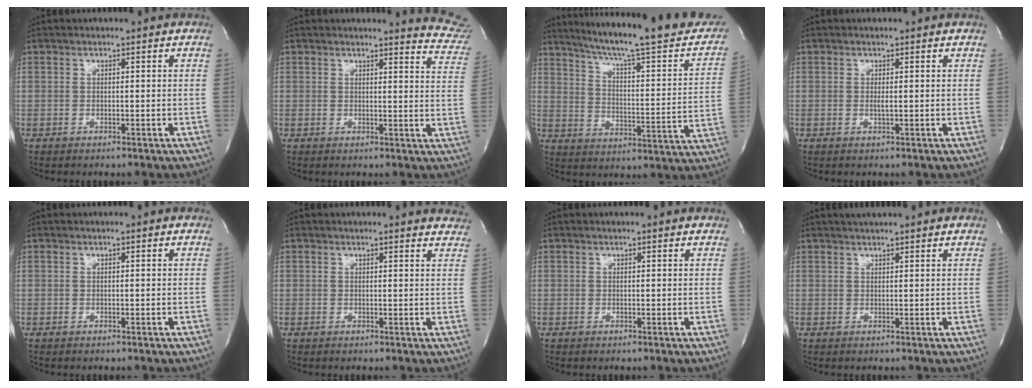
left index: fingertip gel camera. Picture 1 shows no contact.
{"total": 8.7, "force": [8.7, 0.2, 0.1], "torque": [0.017, -0.084, 0.060]}
{"total": 25.5, "force": [21.6, 2.6, 13.3], "torque": [-0.200, -0.035, 0.282]}
{"total": 0.9, "force": [0.1, 0.0, 0.9], "torque": [-0.023, -0.003, 0.001]}
{"total": 0.0}
{"total": 6.4, "force": [6.3, 0.8, 0.5], "torque": [0.011, -0.021, 0.036]}
{"total": 1.1, "force": [1.0, 0.1, 0.1], "torque": [-0.012, 0.001, 0.007]}
{"total": 4.0, "force": [3.6, 0.0, 1.7], "torque": [-0.026, 0.025, 0.049]}